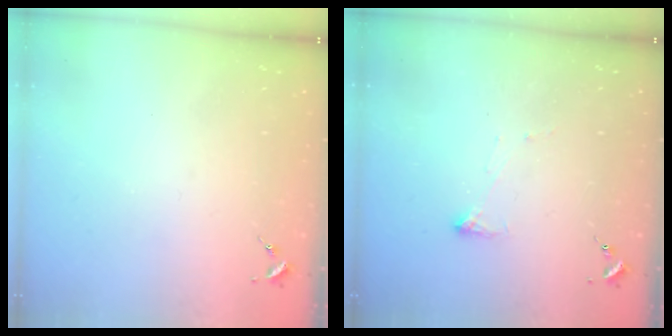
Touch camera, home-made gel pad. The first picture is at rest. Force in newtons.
{"total": 4.1, "press": 4.1, "slide": 0.8}